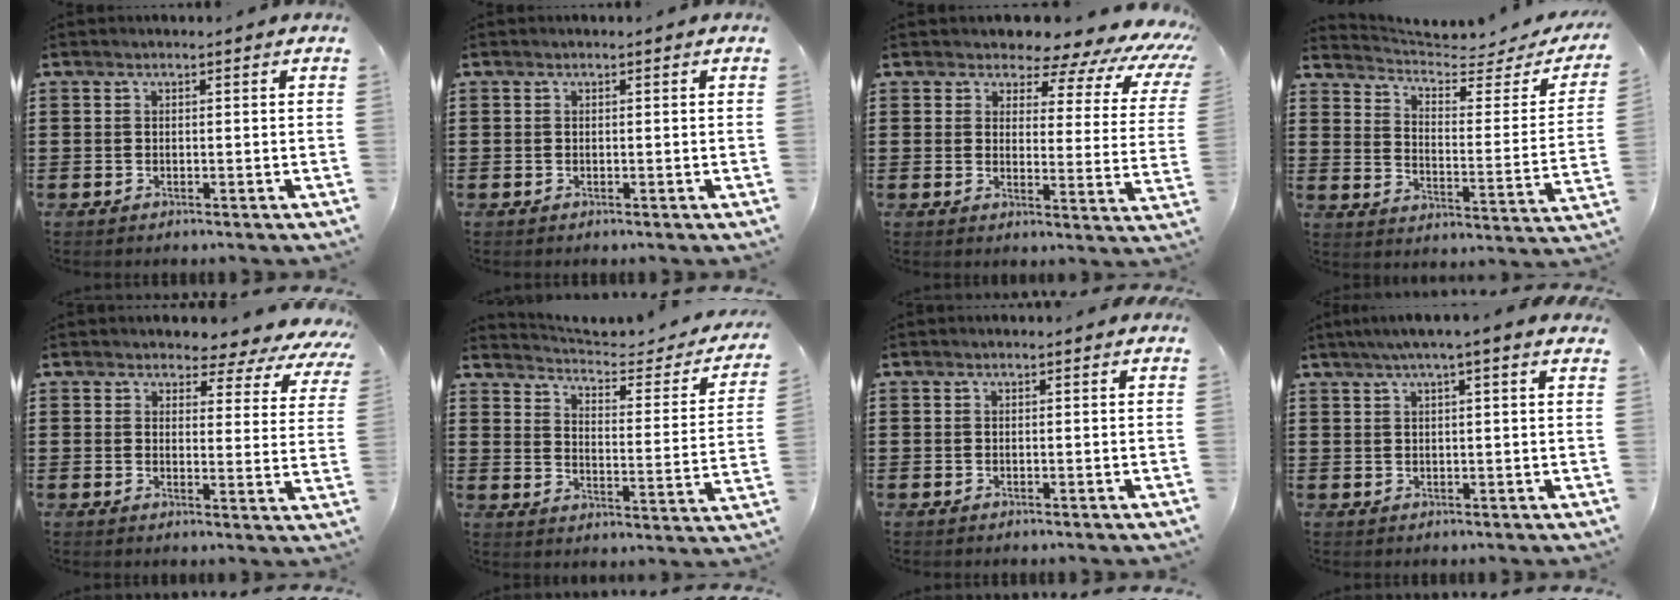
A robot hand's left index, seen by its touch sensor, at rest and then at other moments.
{"total": 0.0}
{"total": 5.2, "force": [4.2, 2.2, 2.1], "torque": [-0.042, -0.031, 0.063]}
{"total": 4.4, "force": [3.9, 0.5, 2.1], "torque": [-0.056, -0.032, 0.059]}
{"total": 3.1, "force": [2.7, 1.1, 0.8], "torque": [-0.019, -0.022, 0.040]}
{"total": 3.4, "force": [3.1, 0.1, 1.3], "torque": [-0.047, -0.027, 0.044]}
{"total": 0.0}
{"total": 2.4, "force": [1.5, -0.3, 1.9], "torque": [-0.039, 0.001, 0.026]}